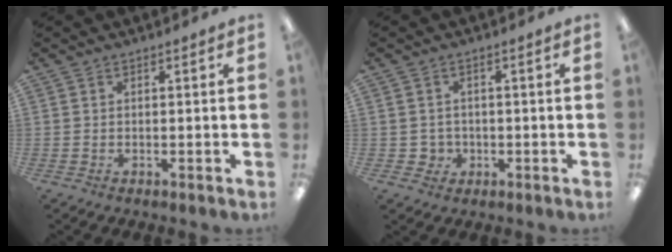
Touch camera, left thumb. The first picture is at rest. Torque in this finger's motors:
{"motor_torque": [-0.02, 0.02, 0.01, 0.04, 0.00]}